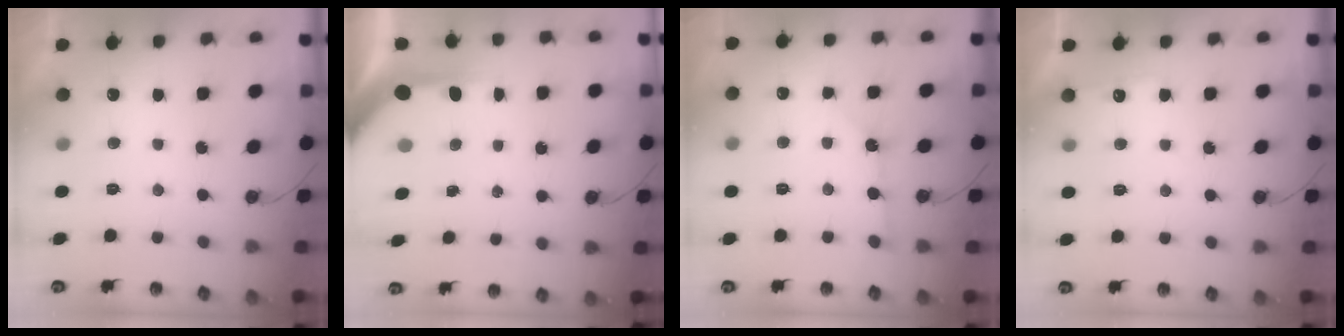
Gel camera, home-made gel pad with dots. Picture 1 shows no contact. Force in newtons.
{"total": 5.3, "press": 5.3, "slide": 0.5}
{"total": 2.6, "press": 2.6, "slide": 0.3}
{"total": 4.7, "press": 4.6, "slide": 0.8}